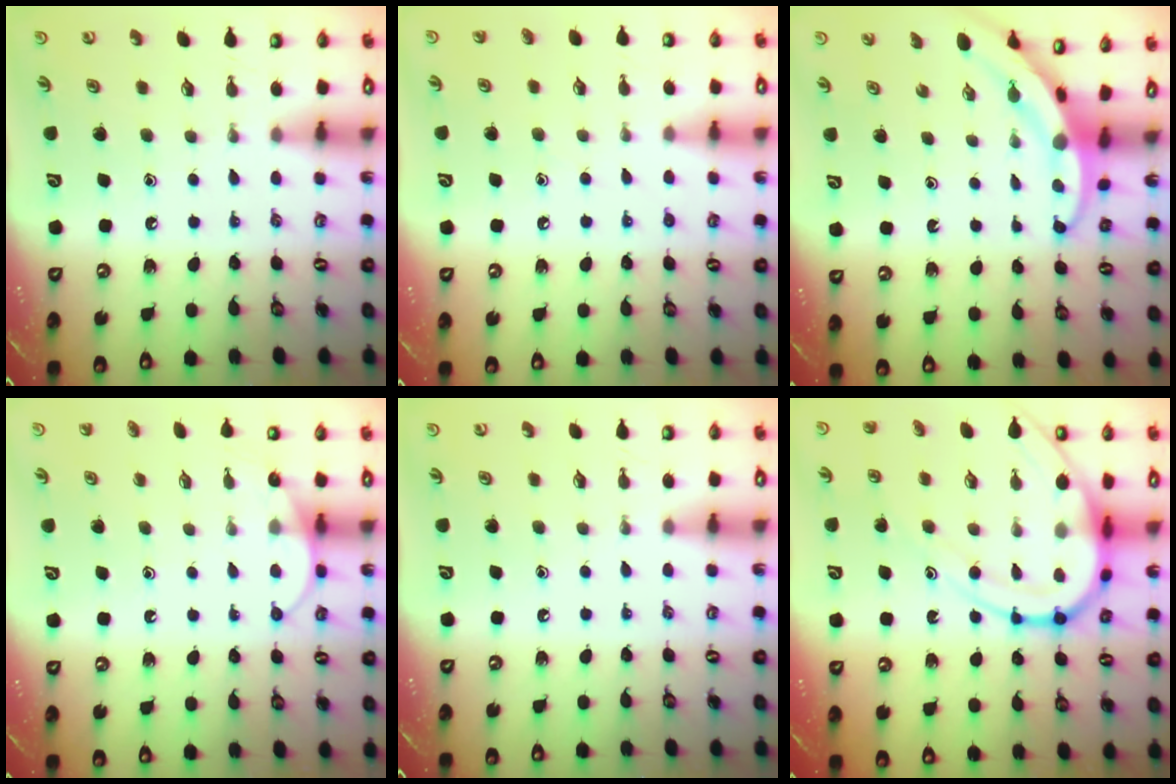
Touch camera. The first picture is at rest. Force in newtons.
{"total": 4.4, "press": 4.4, "slide": 0.4}
{"total": 3.6, "press": 3.6, "slide": 0.4}
{"total": 6.4, "press": 6.4, "slide": 0.3}
{"total": 0.0}
{"total": 13.9, "press": 13.8, "slide": 1.4}